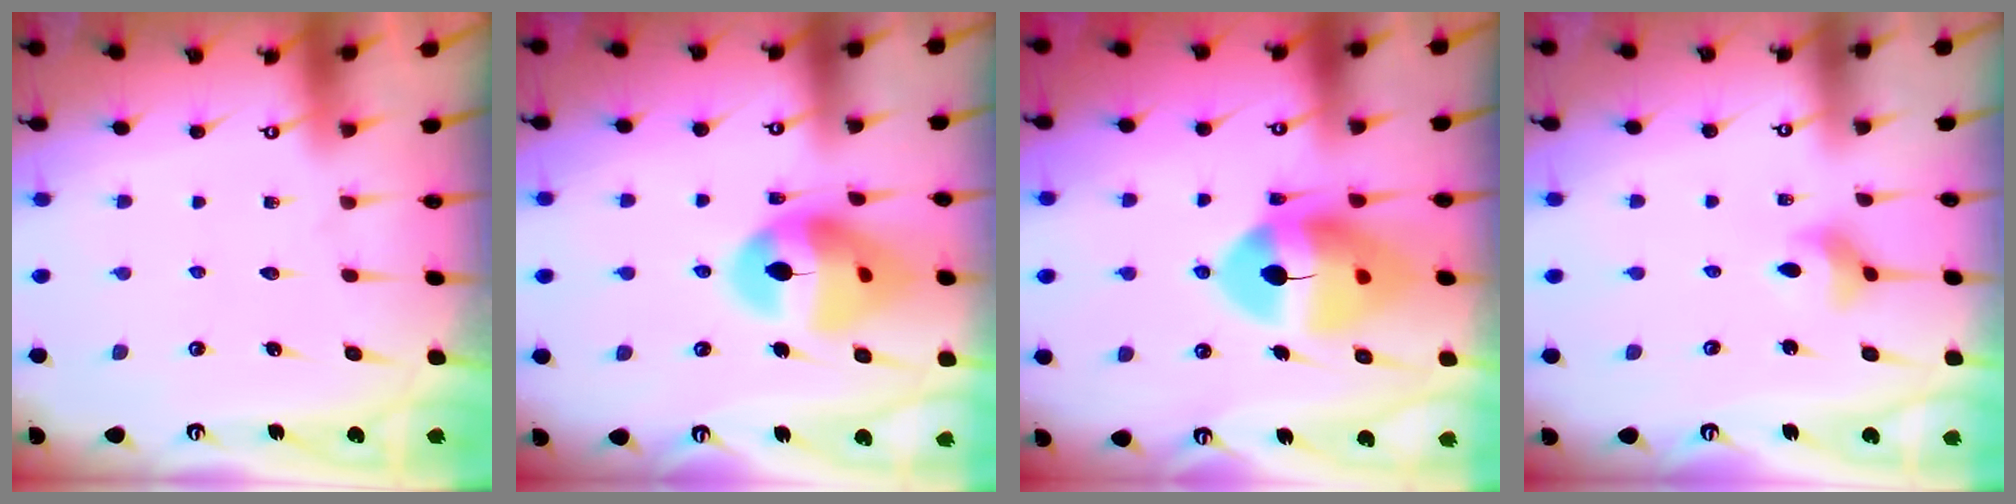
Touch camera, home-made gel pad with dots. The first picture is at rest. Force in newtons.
{"total": 16.3, "press": 16.2, "slide": 2.3}
{"total": 14.6, "press": 14.4, "slide": 1.8}
{"total": 3.5, "press": 3.4, "slide": 0.7}